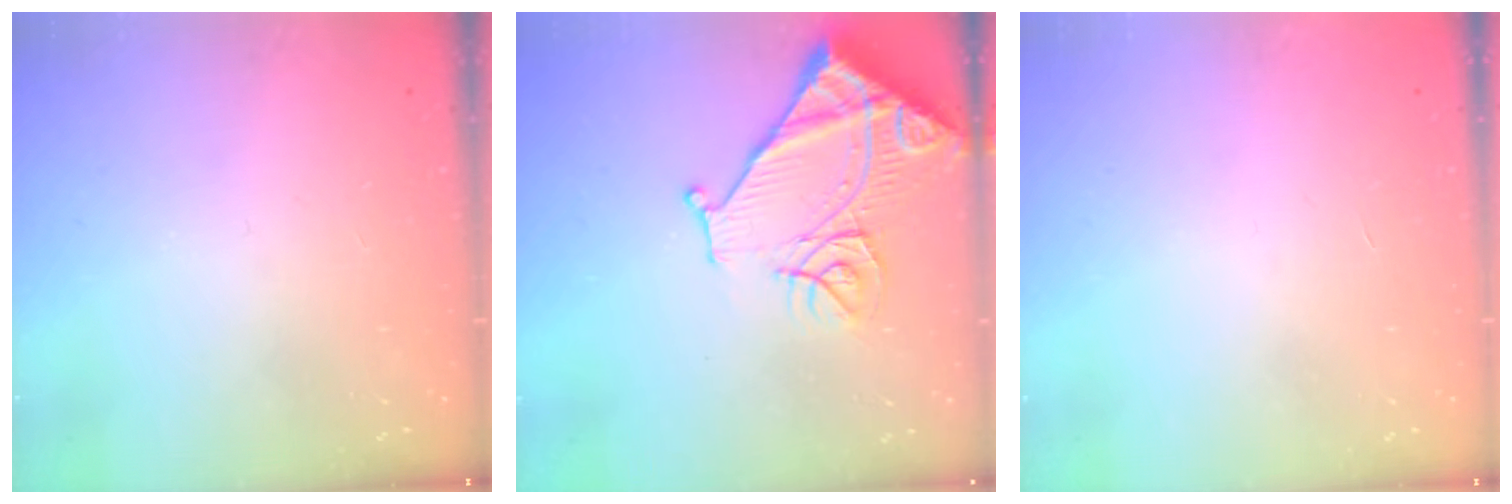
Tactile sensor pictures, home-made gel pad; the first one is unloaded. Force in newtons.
{"total": 16.3, "press": 16.2, "slide": 1.9}
{"total": 1.7, "press": 1.7, "slide": 0.1}